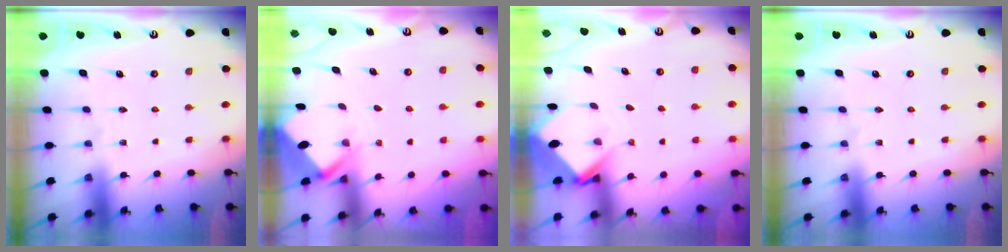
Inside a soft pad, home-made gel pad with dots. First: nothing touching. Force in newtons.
{"total": 2.8, "press": 2.8, "slide": 0.2}
{"total": 3.8, "press": 3.8, "slide": 0.2}
{"total": 0.0}